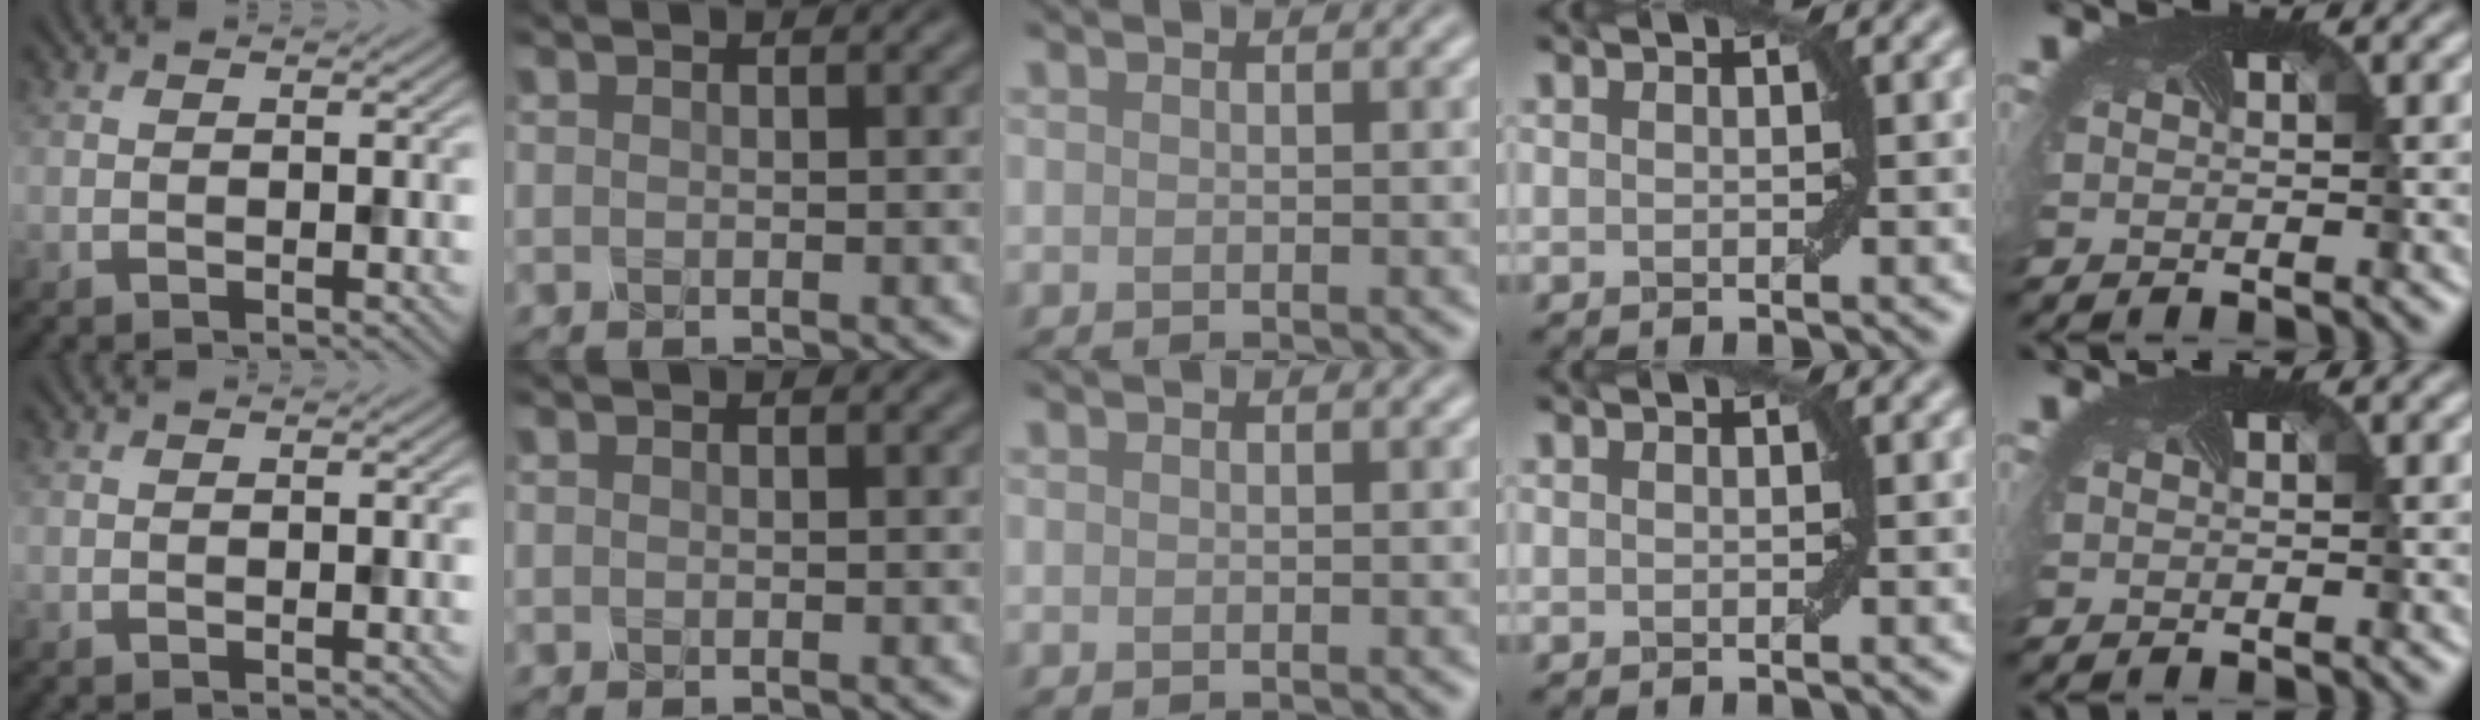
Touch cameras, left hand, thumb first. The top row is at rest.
{}